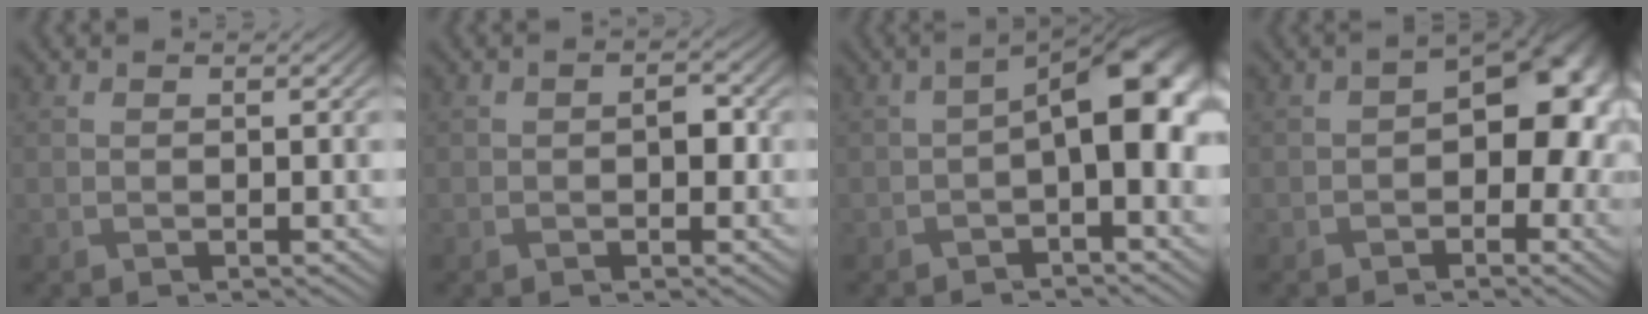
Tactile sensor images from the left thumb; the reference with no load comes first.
{"total": 1.8, "force": [-0.1, 1.1, 1.4], "torque": [-0.022, -0.003, -0.003]}
{"total": 6.7, "force": [-0.1, 2.5, 6.2], "torque": [-0.097, 0.003, -0.004]}
{"total": 9.0, "force": [-0.3, 5.6, 7.0], "torque": [-0.077, -0.006, -0.006]}